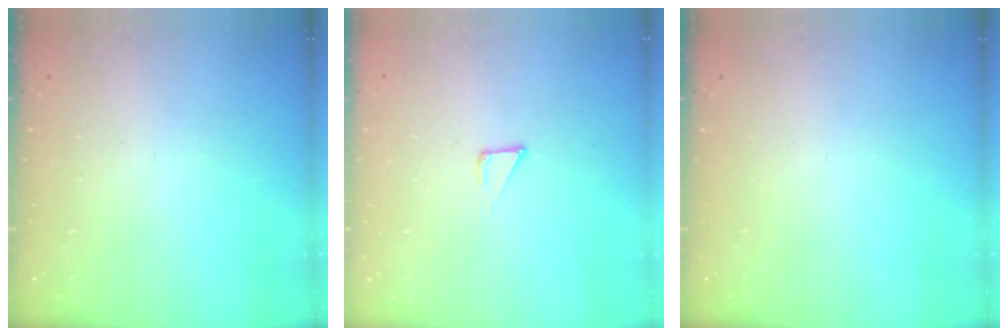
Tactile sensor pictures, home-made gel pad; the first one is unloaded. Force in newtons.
{"total": 2.7, "press": 2.7, "slide": 0.3}
{"total": 0.0}